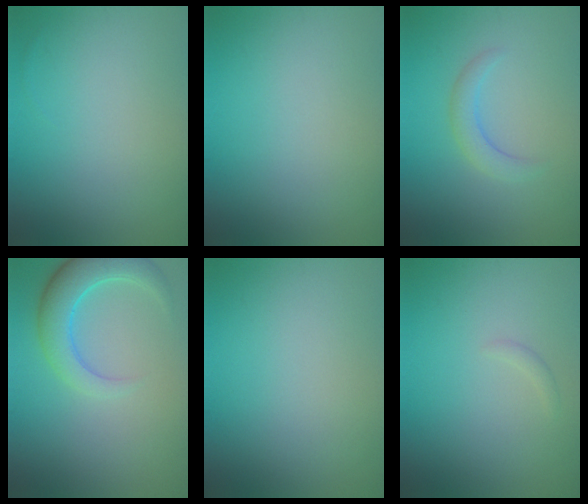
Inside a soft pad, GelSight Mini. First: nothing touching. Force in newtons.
{"total": 0.0}
{"total": 2.0, "press": 2.0, "slide": 0.3}
{"total": 4.6, "press": 4.6, "slide": 0.2}
{"total": 0.0}
{"total": 0.6, "press": 0.6, "slide": 0.1}